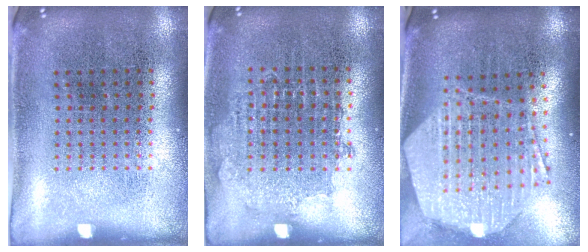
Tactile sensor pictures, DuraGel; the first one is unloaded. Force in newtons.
{"total": 0.8, "press": 0.8, "slide": 0.2}
{"total": 2.7, "press": 2.2, "slide": 1.6}